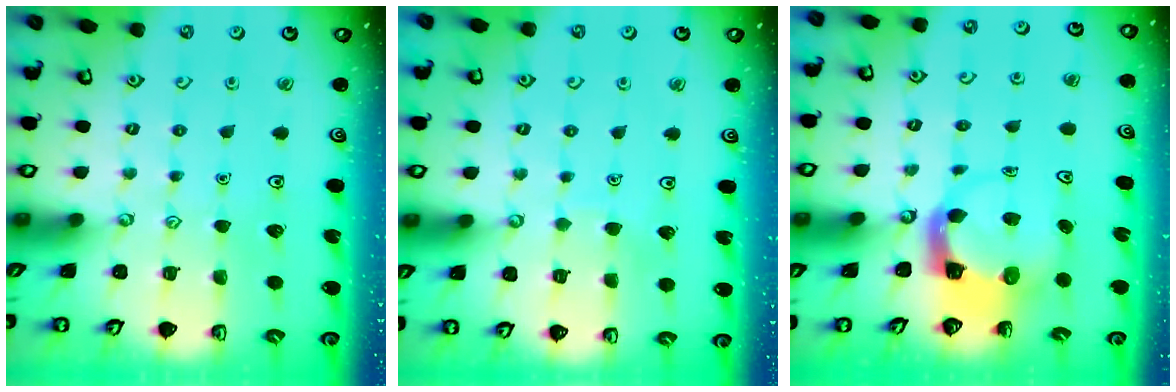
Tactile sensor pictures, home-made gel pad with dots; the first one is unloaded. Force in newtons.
{"total": 2.7, "press": 2.7, "slide": 0.2}
{"total": 3.9, "press": 3.8, "slide": 0.6}